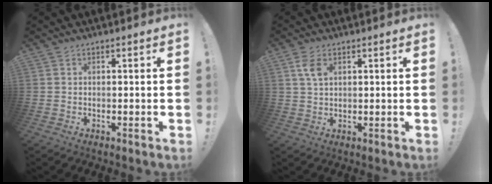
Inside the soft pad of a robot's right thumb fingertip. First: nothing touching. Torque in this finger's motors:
{"motor_torque": [0.07, 0.10, 0.50, 0.04, 0.10]}